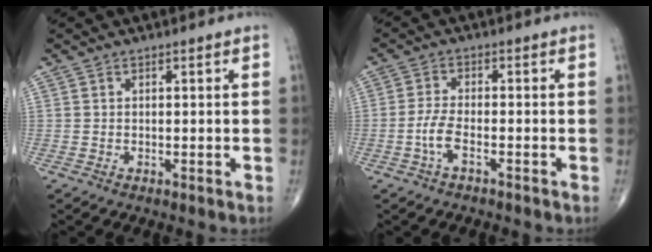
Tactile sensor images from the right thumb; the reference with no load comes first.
{"total": 3.8, "force": [-1.8, 1.3, 3.1], "torque": [-0.075, 0.016, -0.036]}